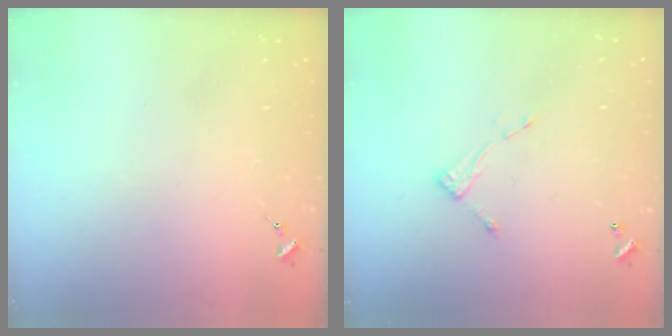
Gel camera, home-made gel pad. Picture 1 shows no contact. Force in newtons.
{"total": 5.0, "press": 4.9, "slide": 0.2}